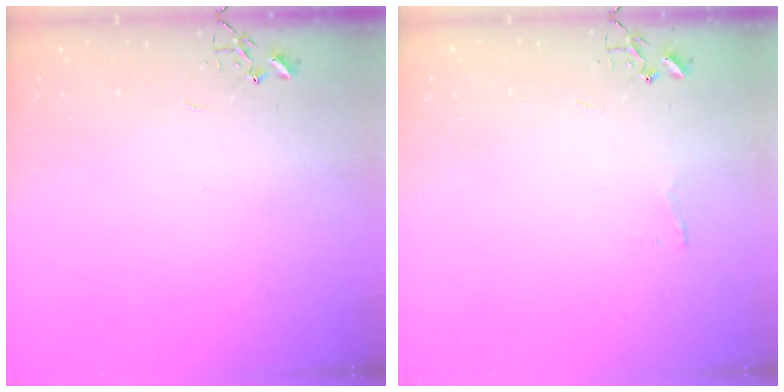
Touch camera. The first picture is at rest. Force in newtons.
{"total": 3.4, "press": 3.4, "slide": 0.4}